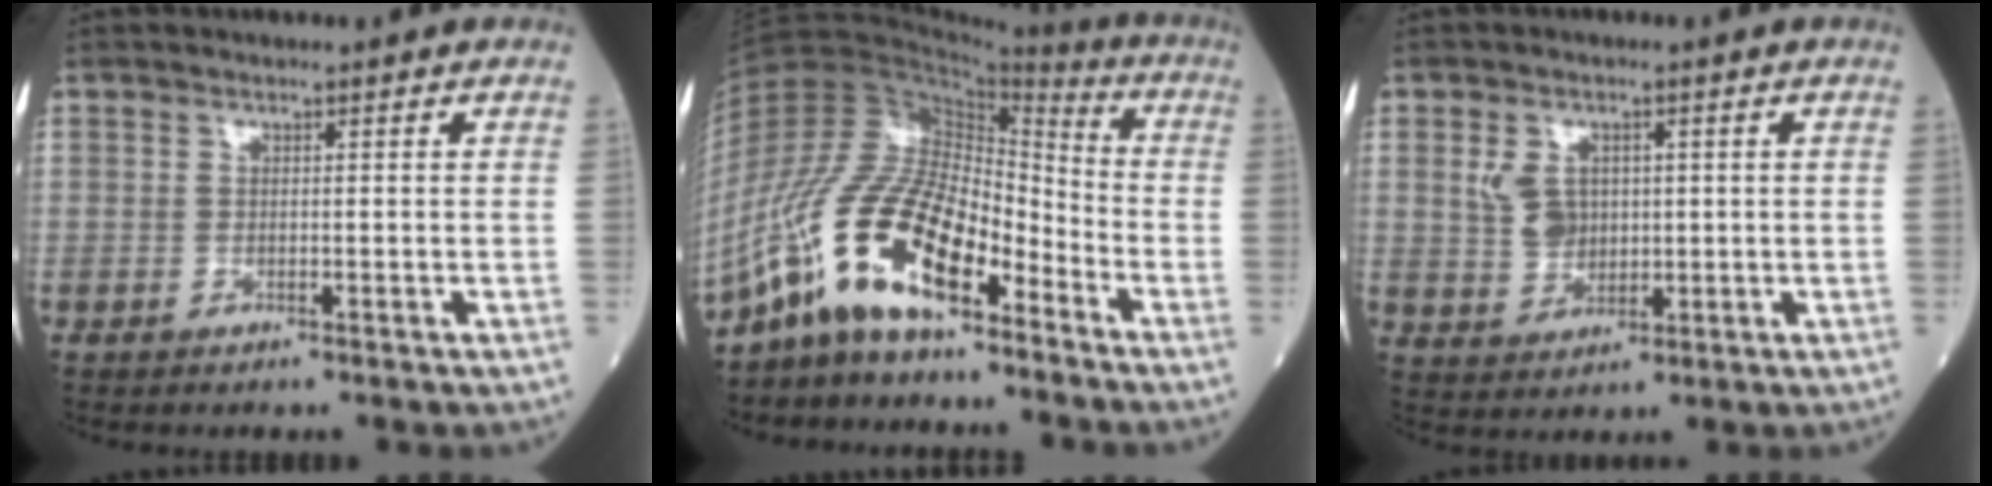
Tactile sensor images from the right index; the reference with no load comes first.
{"total": 15.3, "force": [-9.5, 5.4, 10.6], "torque": [-0.222, 0.019, -0.181]}
{"total": 4.9, "force": [1.2, 3.7, 3.0], "torque": [-0.062, 0.010, 0.031]}